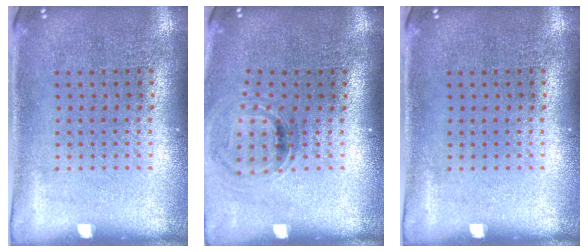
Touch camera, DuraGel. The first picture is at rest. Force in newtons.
{"total": 1.0, "press": 0.9, "slide": 0.4}
{"total": 0.0}